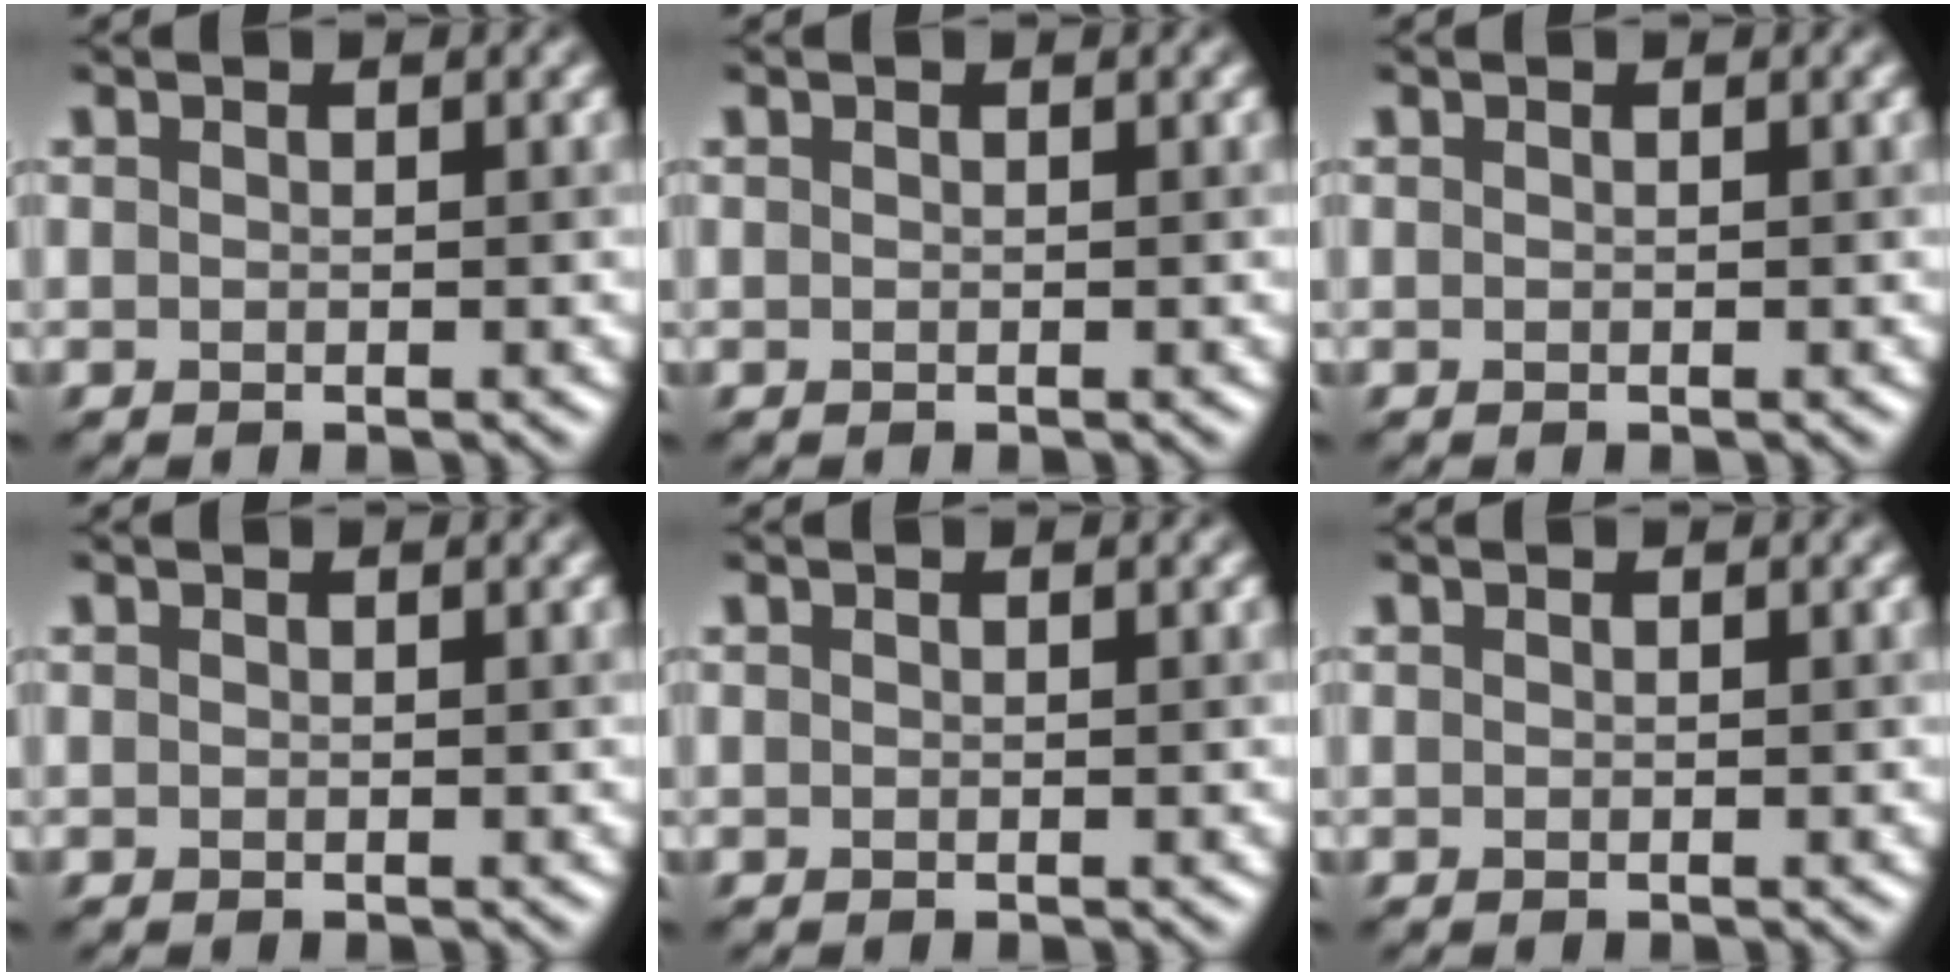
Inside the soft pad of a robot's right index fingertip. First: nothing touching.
{"total": 0.0}
{"total": 0.0}
{"total": 0.0}
{"total": 0.0}
{"total": 0.0}